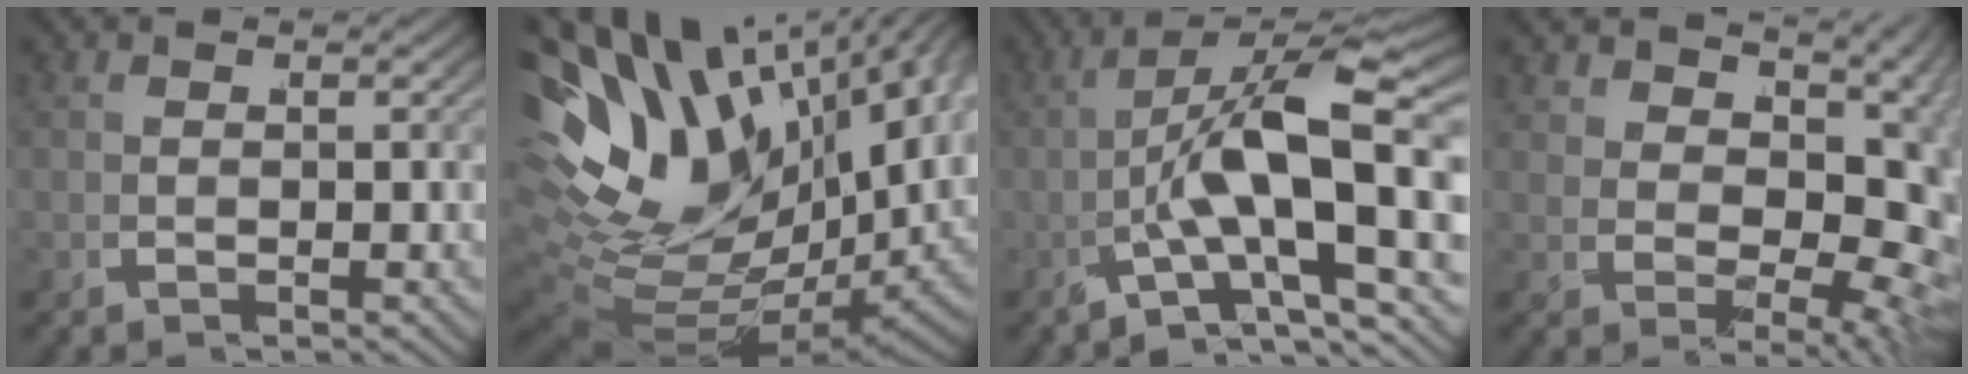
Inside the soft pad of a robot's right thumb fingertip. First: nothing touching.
{"total": 19.1, "force": [1.8, 12.5, 14.3], "torque": [-0.278, -0.018, 0.043]}
{"total": 7.4, "force": [-0.1, 1.8, 7.2], "torque": [-0.132, 0.004, -0.007]}
{"total": 10.8, "force": [1.5, 7.0, 8.0], "torque": [-0.119, -0.017, 0.033]}